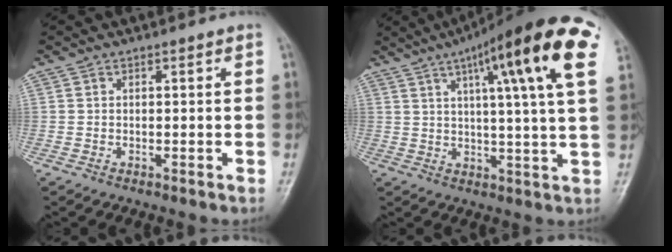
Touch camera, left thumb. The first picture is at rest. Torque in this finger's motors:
{"motor_torque": [0.58, 0.64, 1.90, -0.87, 0.20]}